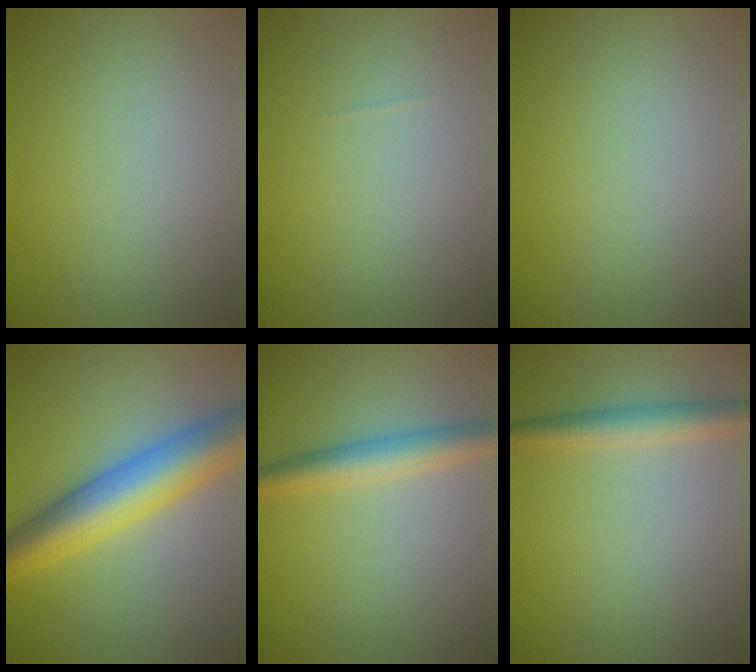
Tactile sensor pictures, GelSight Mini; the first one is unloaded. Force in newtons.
{"total": 0.0}
{"total": 0.0}
{"total": 8.0, "press": 8.0, "slide": 0.0}
{"total": 3.4, "press": 3.4, "slide": 0.0}
{"total": 2.6, "press": 2.6, "slide": 0.0}